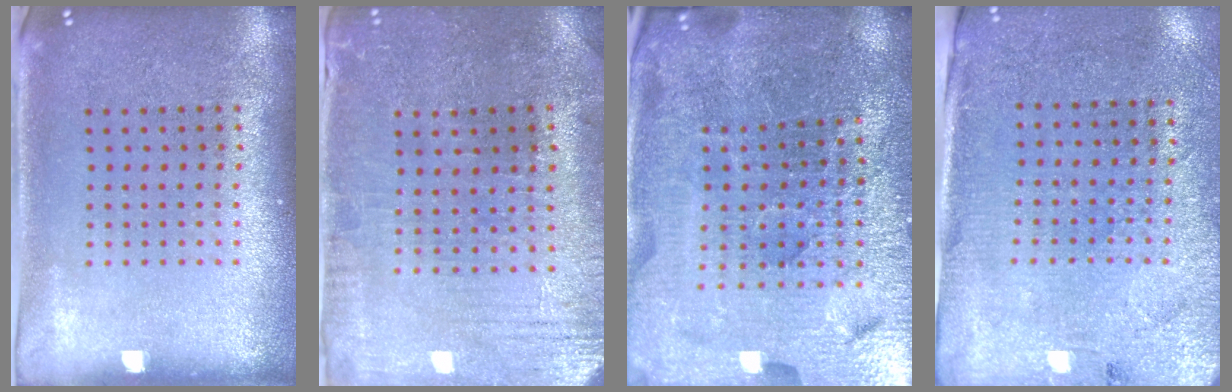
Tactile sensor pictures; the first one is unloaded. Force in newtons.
{"total": 0.6, "press": 0.5, "slide": 0.3}
{"total": 5.2, "press": 4.9, "slide": 1.7}
{"total": 2.7, "press": 2.5, "slide": 1.1}